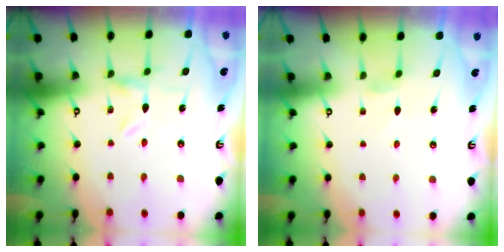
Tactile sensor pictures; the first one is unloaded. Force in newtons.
{"total": 0.0}